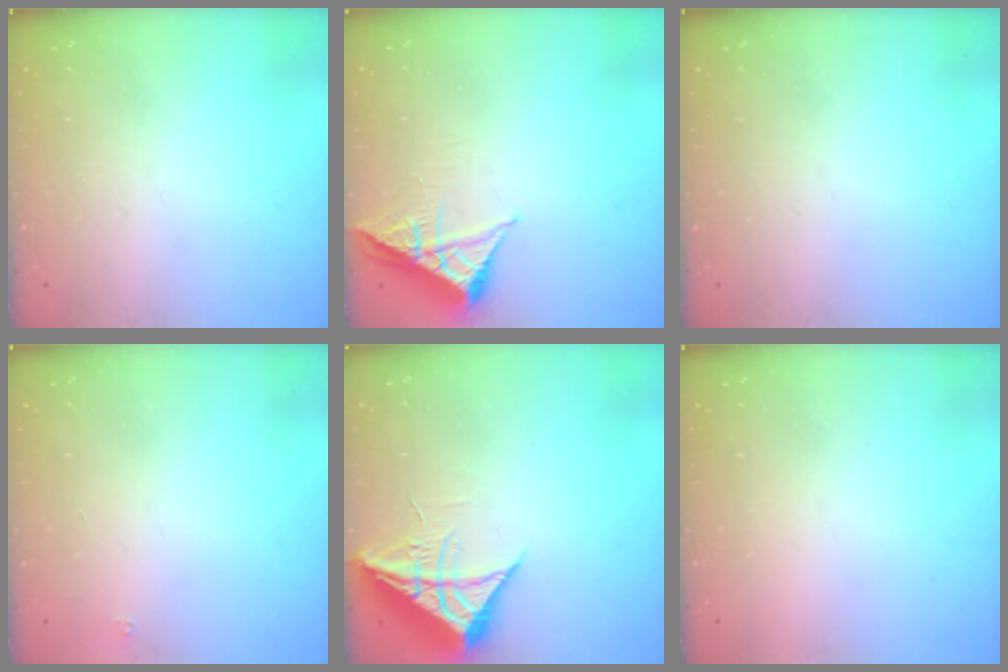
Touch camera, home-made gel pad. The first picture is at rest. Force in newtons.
{"total": 6.3, "press": 6.2, "slide": 0.9}
{"total": 0.0}
{"total": 1.8, "press": 1.7, "slide": 0.1}
{"total": 10.0, "press": 9.9, "slide": 1.0}
{"total": 1.5, "press": 1.5, "slide": 0.1}